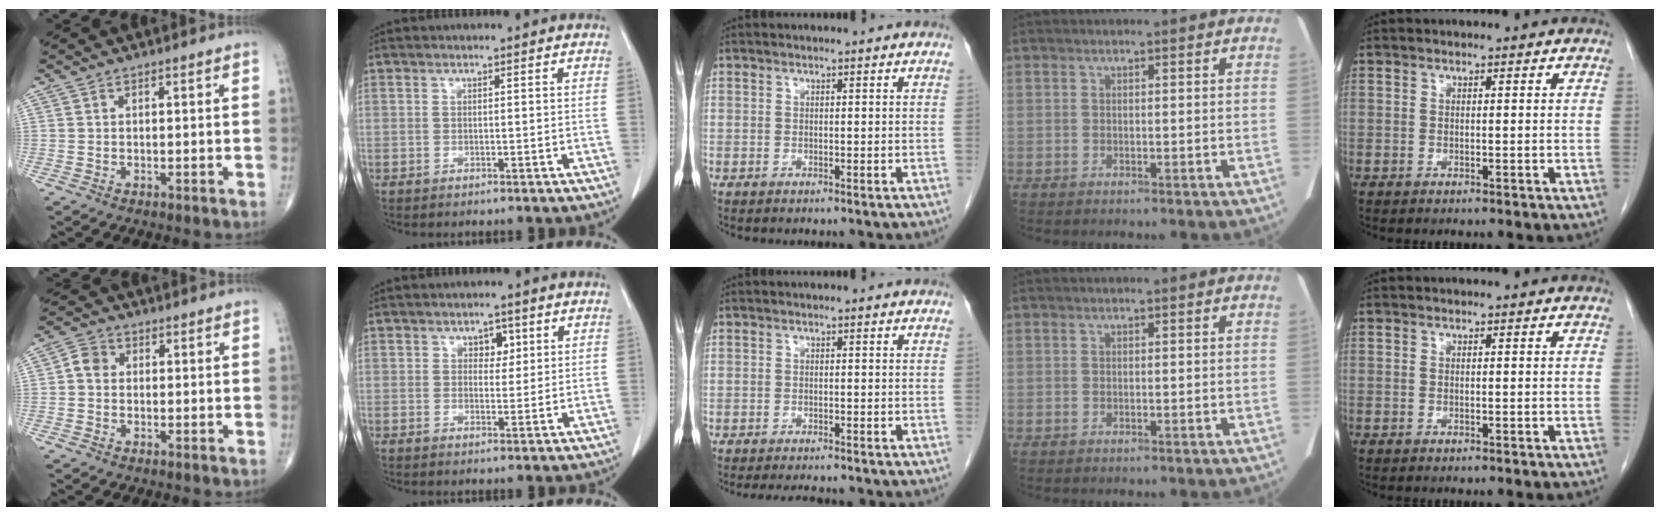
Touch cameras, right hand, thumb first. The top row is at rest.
{"thumb": {"total": 3.1, "force": [0.0, 2.7, 1.6], "torque": [-0.018, 0.009, -0.007]}, "index": {"total": 2.7, "force": [1.2, 1.8, 1.6], "torque": [-0.013, 0.001, 0.015]}, "middle": {"total": 3.9, "force": [-3.5, 0.4, 1.6], "torque": [-0.022, -0.011, -0.051]}}